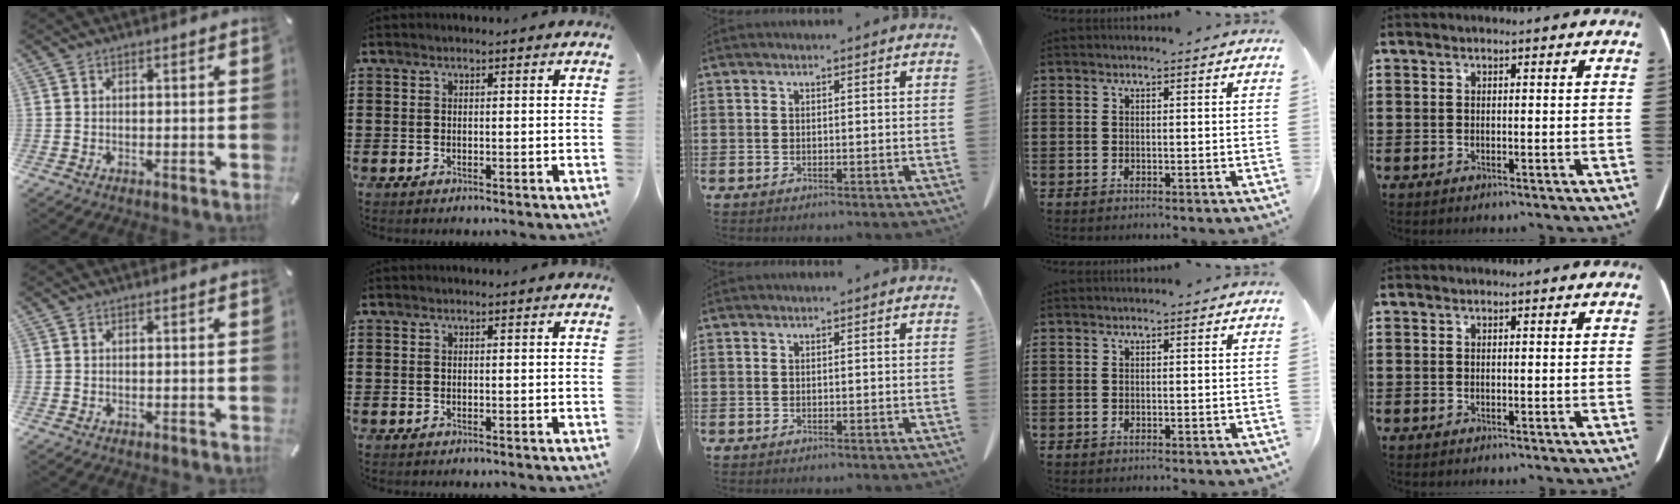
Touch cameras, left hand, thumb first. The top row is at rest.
{}